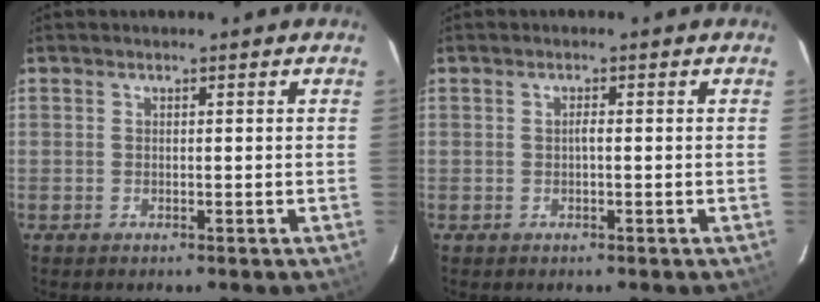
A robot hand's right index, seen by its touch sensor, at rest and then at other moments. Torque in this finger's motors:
{"motor_torque": [0.27, 0.06, 0.12, 0.02]}